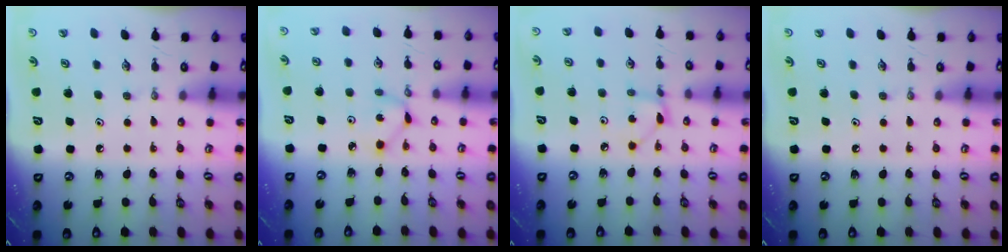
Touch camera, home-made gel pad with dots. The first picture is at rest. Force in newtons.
{"total": 2.0, "press": 2.0, "slide": 0.1}
{"total": 2.4, "press": 2.4, "slide": 0.3}
{"total": 0.0}